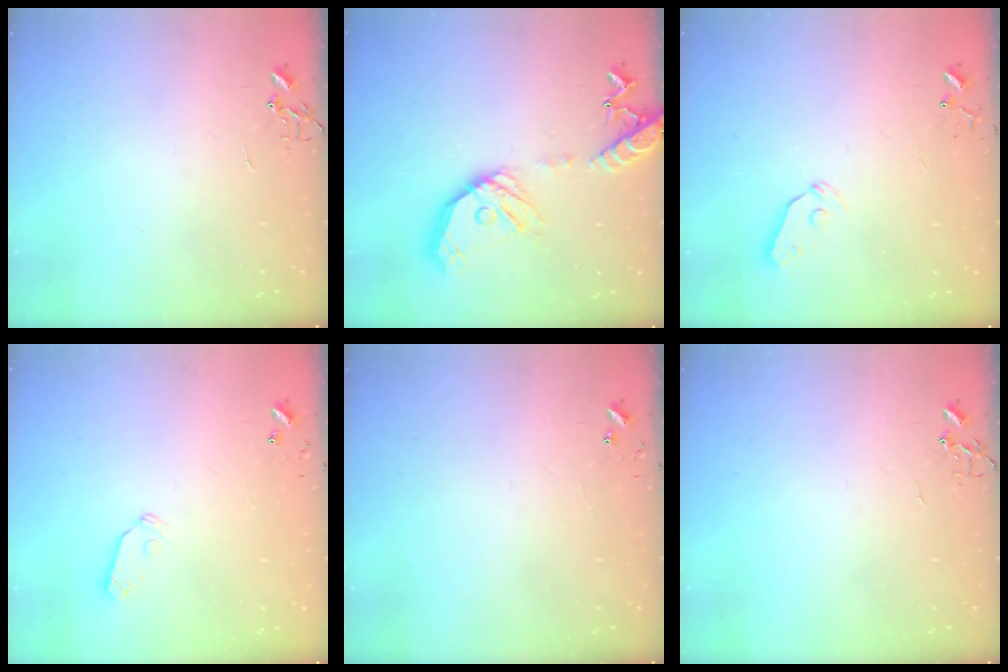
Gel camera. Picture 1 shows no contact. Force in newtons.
{"total": 17.9, "press": 17.7, "slide": 2.6}
{"total": 3.8, "press": 3.8, "slide": 0.3}
{"total": 5.3, "press": 5.3, "slide": 0.1}
{"total": 4.7, "press": 4.7, "slide": 0.5}
{"total": 0.0}